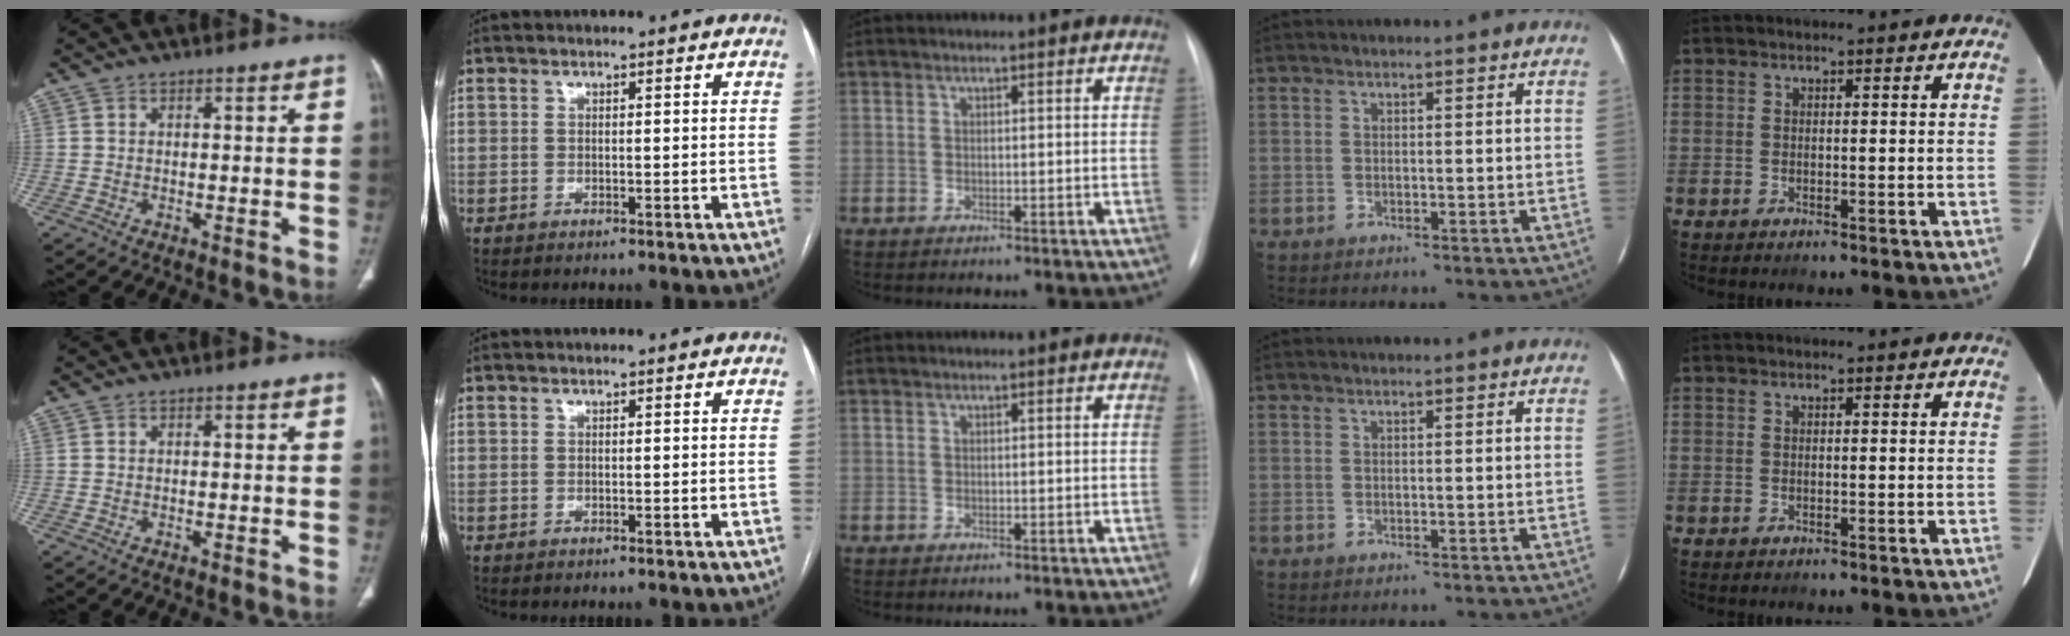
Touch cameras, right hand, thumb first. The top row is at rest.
{}